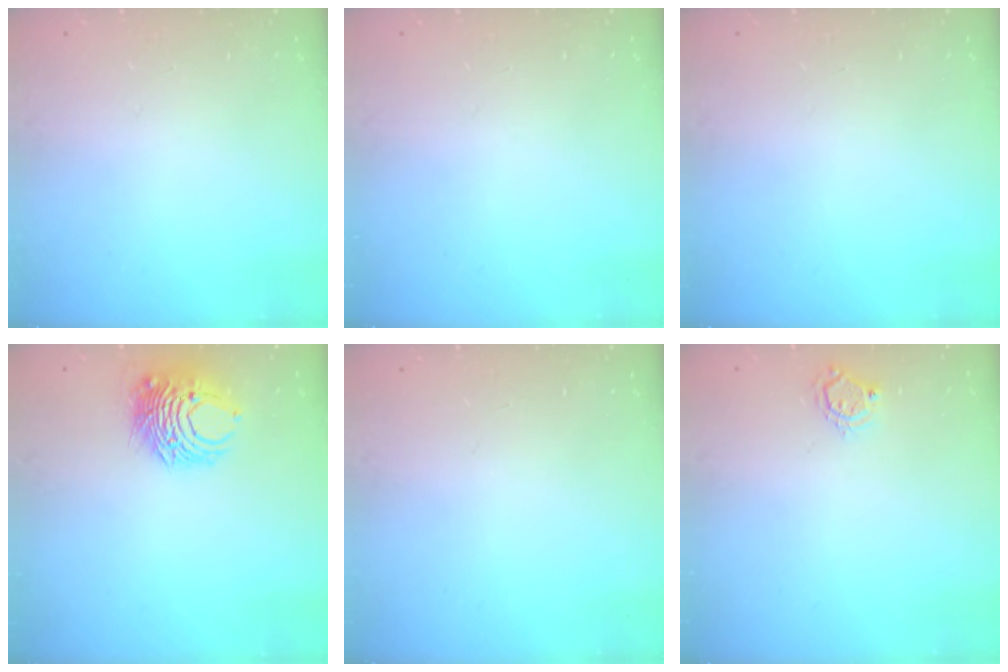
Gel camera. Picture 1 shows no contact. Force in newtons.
{"total": 0.0}
{"total": 0.0}
{"total": 8.3, "press": 8.3, "slide": 0.8}
{"total": 0.0}
{"total": 5.1, "press": 5.1, "slide": 0.4}